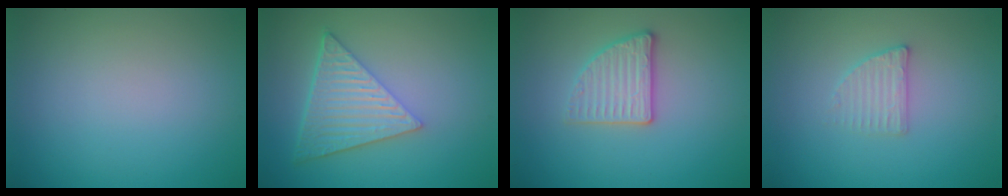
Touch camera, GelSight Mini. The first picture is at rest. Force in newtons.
{"total": 6.7, "press": 4.8, "slide": 4.7}
{"total": 2.8, "press": 2.7, "slide": 0.9}
{"total": 1.9, "press": 1.9, "slide": 0.4}